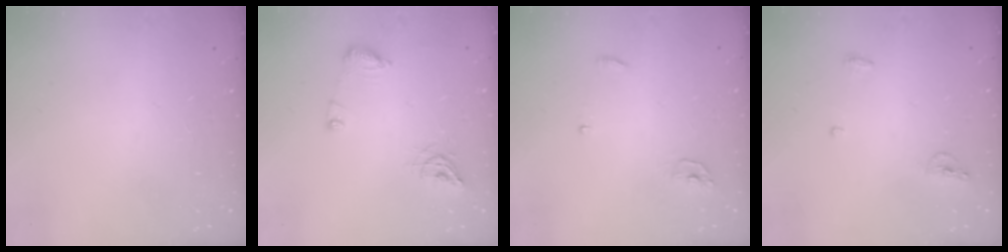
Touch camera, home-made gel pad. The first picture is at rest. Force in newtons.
{"total": 9.0, "press": 9.0, "slide": 0.7}
{"total": 3.8, "press": 3.8, "slide": 0.5}
{"total": 4.8, "press": 4.7, "slide": 0.8}